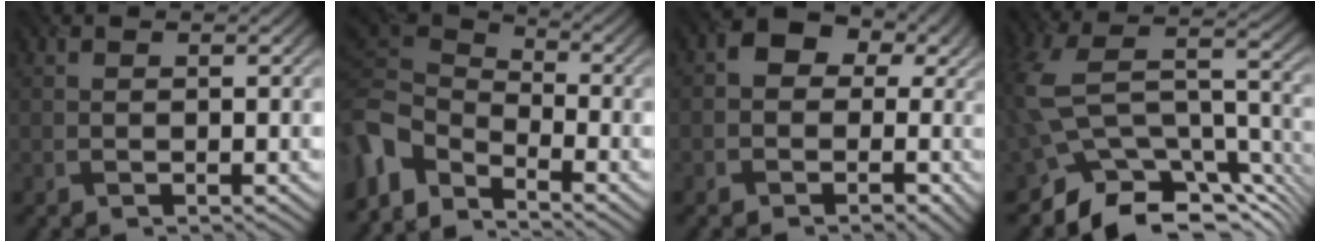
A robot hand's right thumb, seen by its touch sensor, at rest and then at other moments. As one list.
[{"total": 7.3, "force": [-4.4, 3.7, 4.4], "torque": [-0.104, -0.005, -0.107]}, {"total": 7.9, "force": [0.9, 6.6, 4.3], "torque": [-0.052, 0.011, -0.006]}, {"total": 13.1, "force": [-7.6, 7.7, 7.4], "torque": [-0.174, -0.015, -0.122]}]